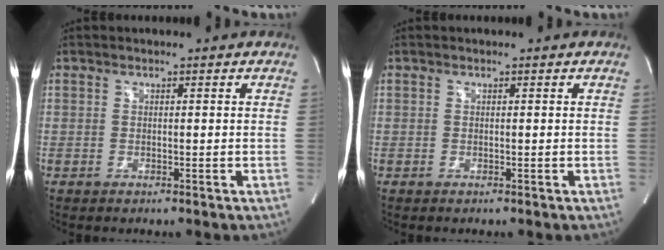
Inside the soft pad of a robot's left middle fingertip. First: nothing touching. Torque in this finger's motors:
{"motor_torque": [-0.06, 0.01, 0.01, 0.01]}